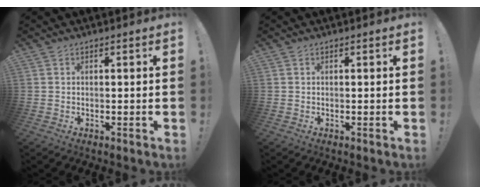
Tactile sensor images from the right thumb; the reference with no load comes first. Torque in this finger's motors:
{"motor_torque": [-0.05, 0.05, -0.10, 0.10, 0.04]}